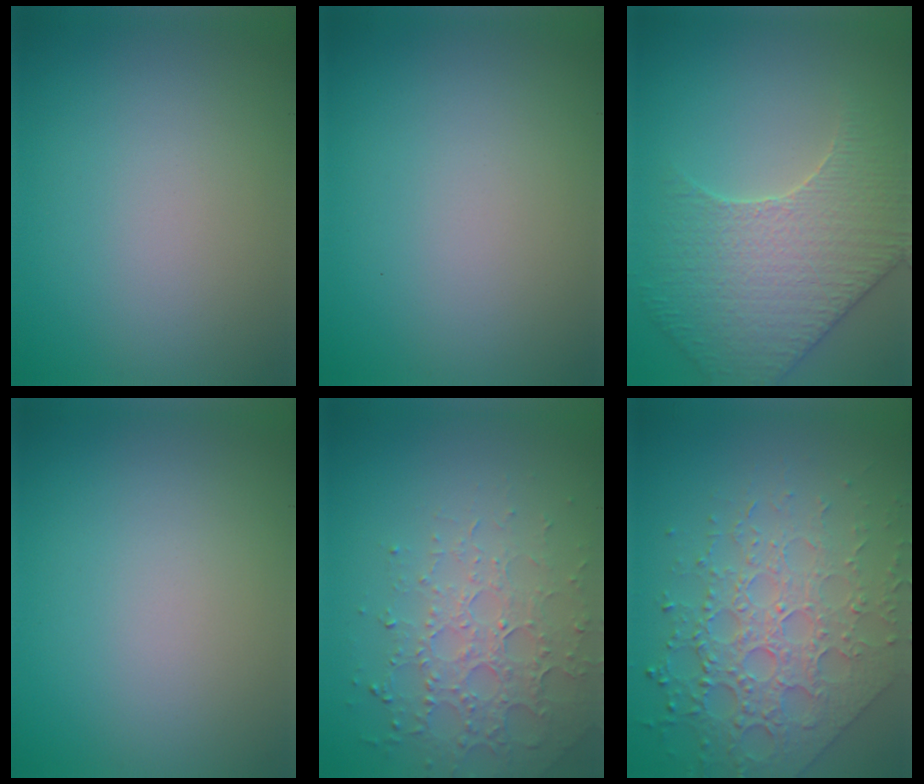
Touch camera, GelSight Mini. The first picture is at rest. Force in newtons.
{"total": 0.0}
{"total": 5.0, "press": 4.9, "slide": 0.8}
{"total": 0.0}
{"total": 4.7, "press": 3.4, "slide": 3.1}
{"total": 7.2, "press": 5.4, "slide": 4.8}